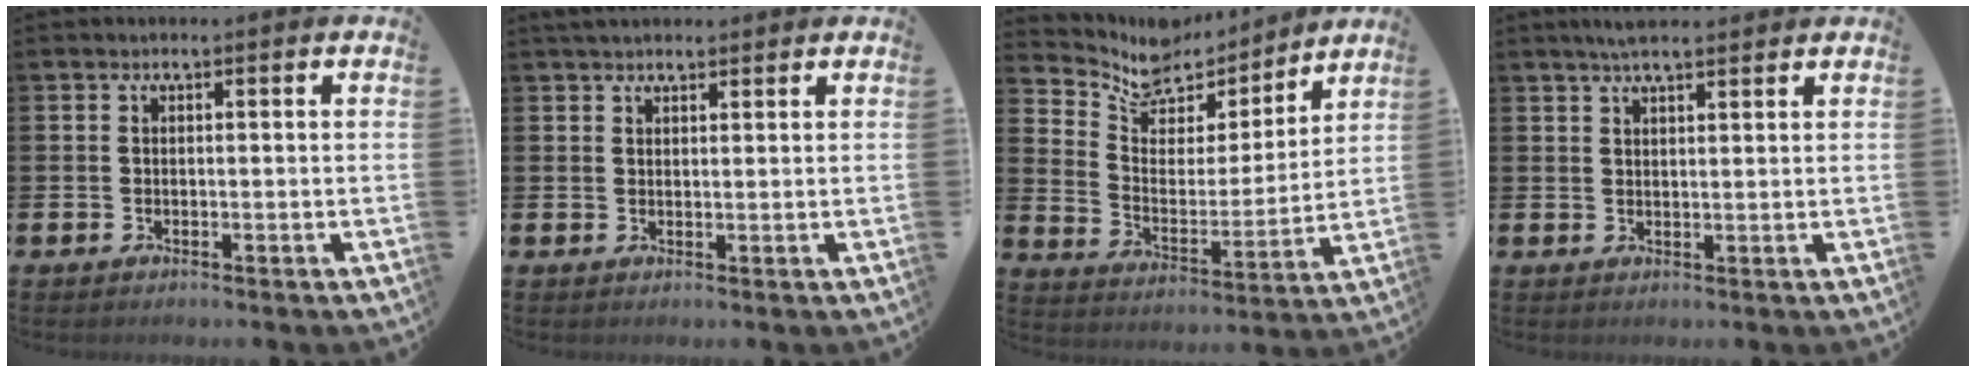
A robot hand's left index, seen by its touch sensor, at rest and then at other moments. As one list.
[{"total": 2.6, "force": [2.3, 0.8, 0.8], "torque": [-0.010, -0.003, 0.041]}, {"total": 8.1, "force": [7.3, 3.4, 1.2], "torque": [-0.074, -0.051, 0.130]}, {"total": 3.7, "force": [3.4, 0.6, 1.4], "torque": [-0.023, -0.010, 0.059]}]